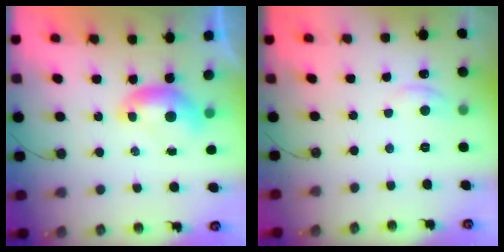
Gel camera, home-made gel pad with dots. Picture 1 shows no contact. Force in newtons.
{"total": 0.9, "press": 0.3, "slide": 0.8}